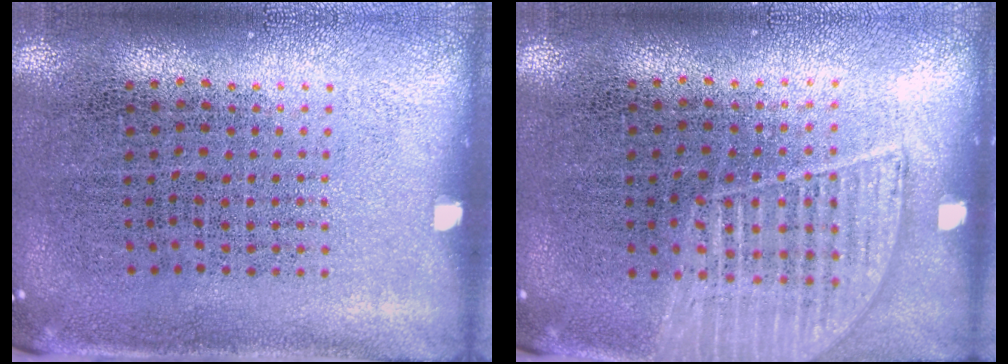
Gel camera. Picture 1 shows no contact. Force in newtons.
{"total": 1.3, "press": 1.3, "slide": 0.5}